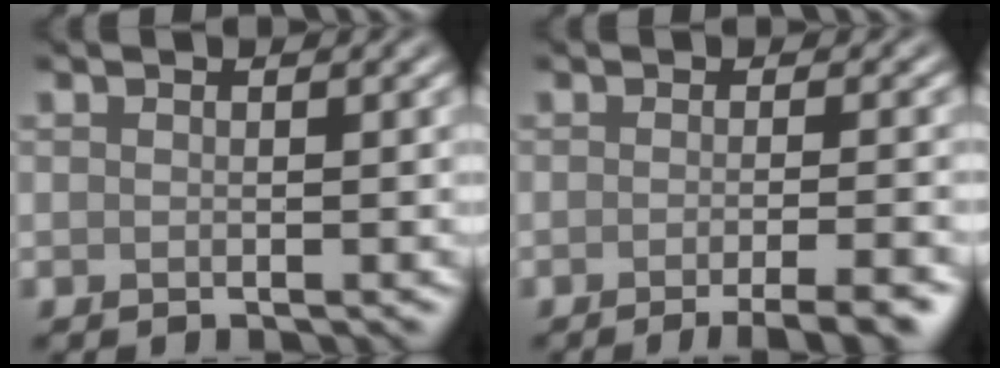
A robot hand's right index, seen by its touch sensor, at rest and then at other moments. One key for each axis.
{"total": 4.9, "fx": -2.7, "fy": 1.1, "fz": 4.0, "tx": -0.035, "ty": 0.001, "tz": -0.039}